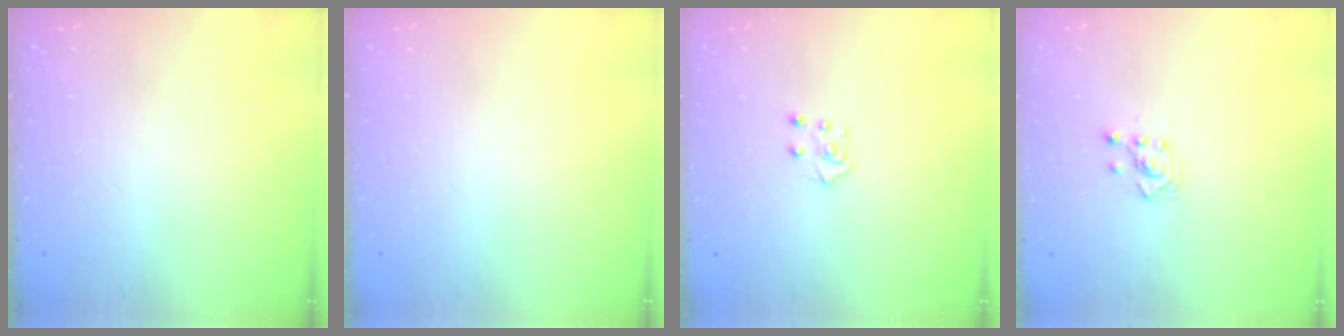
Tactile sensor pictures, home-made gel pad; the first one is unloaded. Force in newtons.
{"total": 0.0}
{"total": 4.8, "press": 4.8, "slide": 0.4}
{"total": 2.9, "press": 2.9, "slide": 0.2}